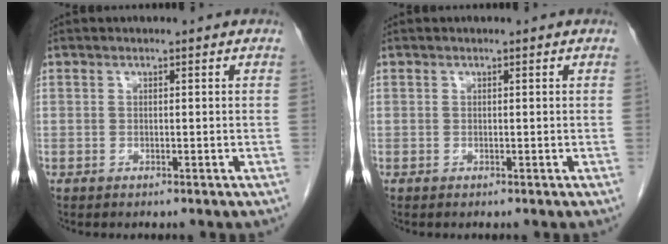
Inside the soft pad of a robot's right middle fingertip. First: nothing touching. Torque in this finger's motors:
{"motor_torque": [0.03, -0.15, 0.00, 0.00]}